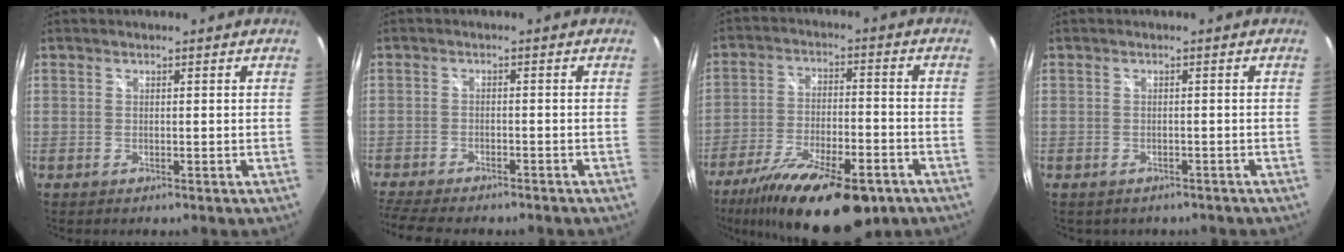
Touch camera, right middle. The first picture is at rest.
{"total": 10.9, "force": [-9.3, 2.7, 5.0], "torque": [-0.121, -0.031, -0.152]}
{"total": 21.1, "force": [-14.3, 7.1, 13.7], "torque": [-0.253, -0.043, -0.223]}
{"total": 2.6, "force": [-1.9, 1.6, 0.8], "torque": [-0.019, -0.011, -0.023]}